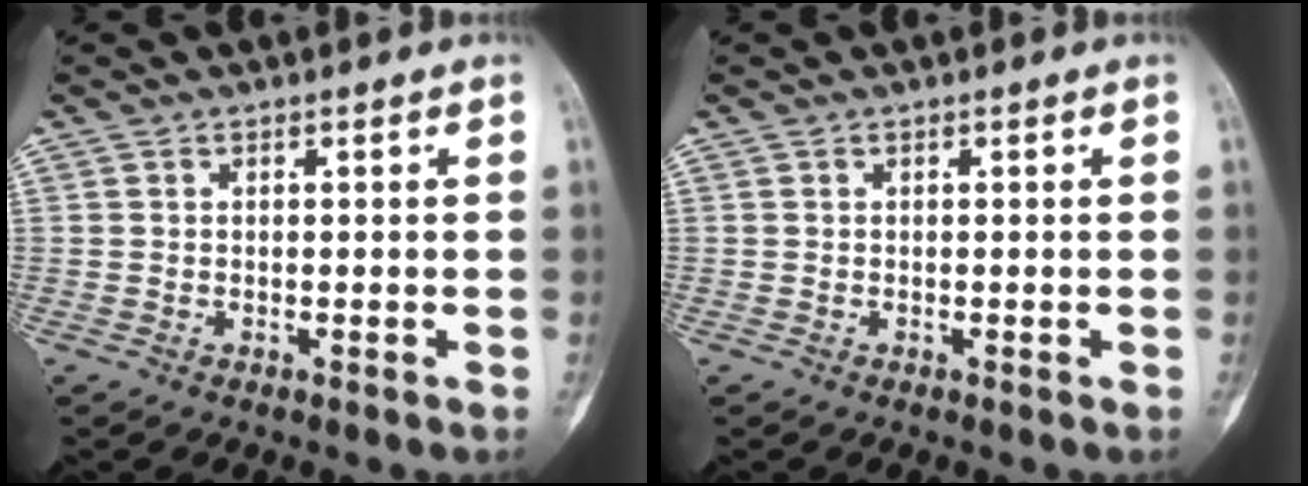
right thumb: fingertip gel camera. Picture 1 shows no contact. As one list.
[{"total": 0.0}]